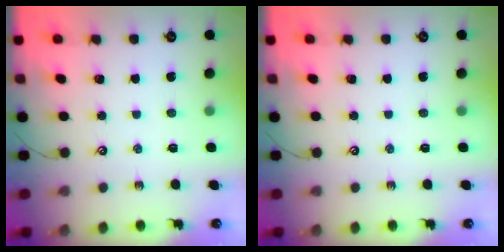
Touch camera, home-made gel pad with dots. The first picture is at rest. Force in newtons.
{"total": 0.0}